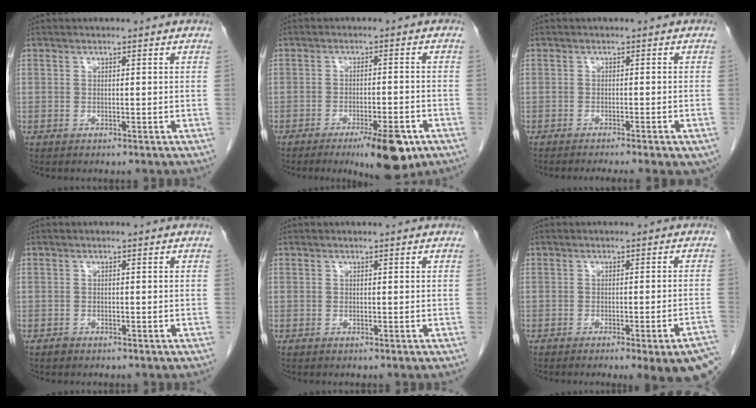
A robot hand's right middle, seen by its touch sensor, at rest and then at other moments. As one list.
[{"total": 8.6, "force": [-5.0, 1.8, 6.7], "torque": [-0.095, -0.011, -0.069]}, {"total": 9.2, "force": [-7.3, 1.3, 5.3], "torque": [-0.055, -0.014, -0.092]}, {"total": 0.6, "force": [-0.5, 0.4, 0.1], "torque": [-0.003, 0.001, -0.010]}, {"total": 0.0}, {"total": 10.6, "force": [-8.2, 0.3, 6.8], "torque": [-0.035, -0.007, -0.094]}]